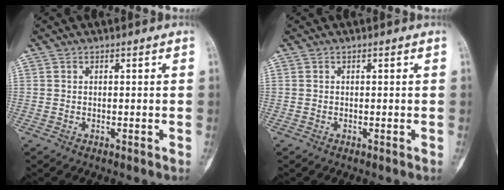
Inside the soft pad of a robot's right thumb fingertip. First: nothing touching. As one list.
[{"total": 0.0}]